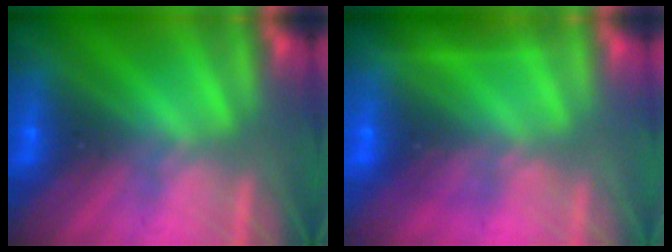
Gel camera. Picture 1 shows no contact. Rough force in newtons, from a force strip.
{"total": 2.3}